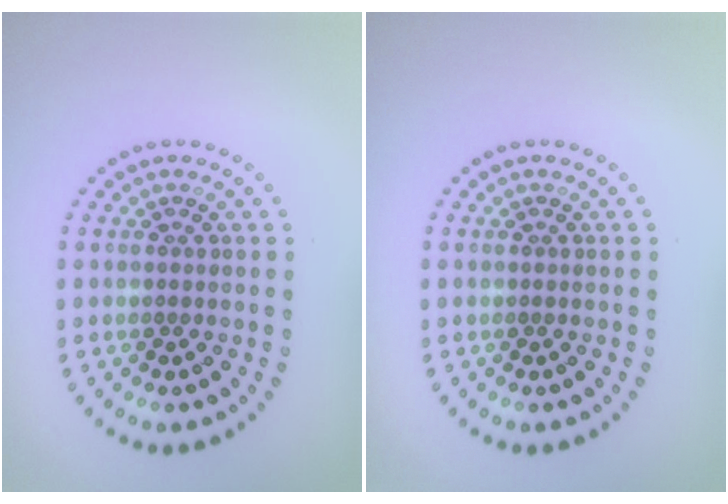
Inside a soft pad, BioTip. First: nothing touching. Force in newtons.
{"total": 0.0}